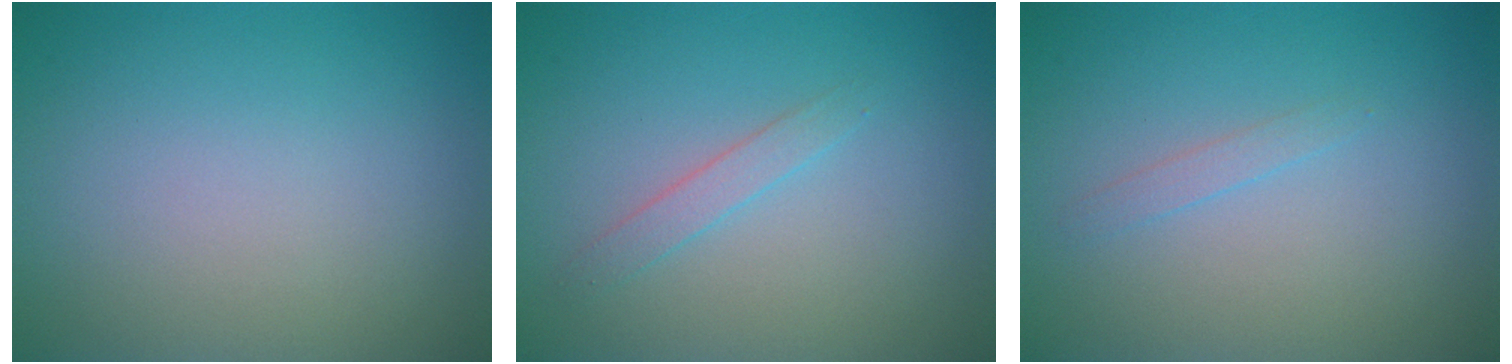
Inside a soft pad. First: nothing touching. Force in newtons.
{"total": 1.3, "press": 1.3, "slide": 0.1}
{"total": 0.8, "press": 0.8, "slide": 0.1}